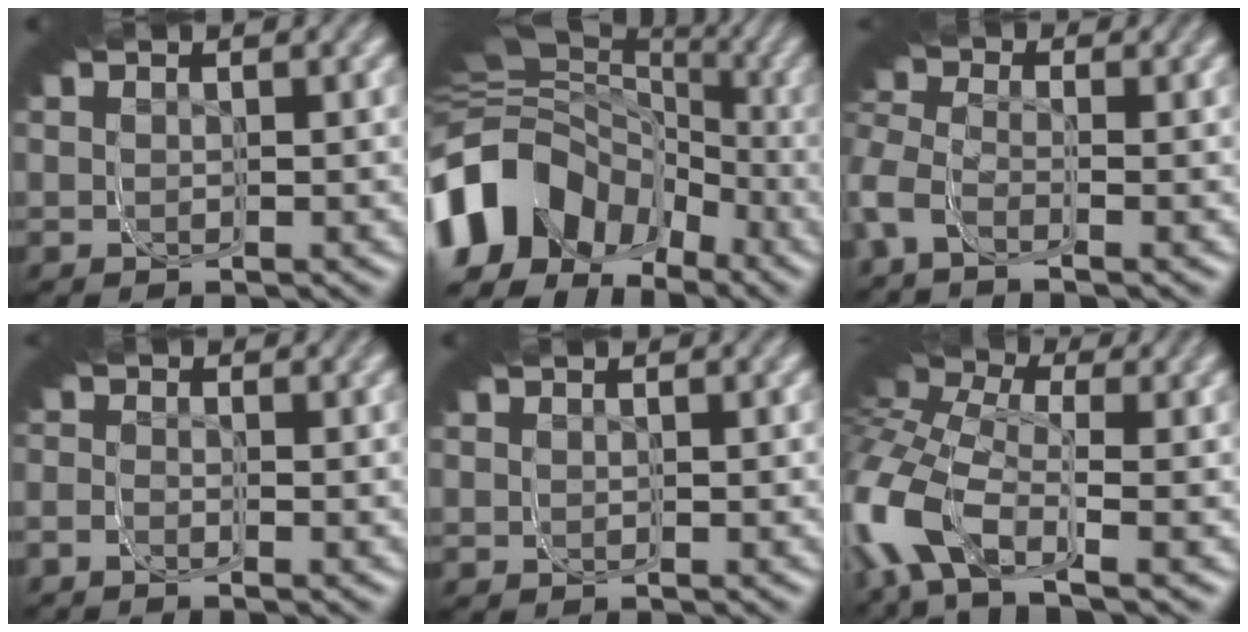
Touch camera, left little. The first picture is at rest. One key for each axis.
{"total": 14.5, "fx": -6.3, "fy": 9.0, "fz": 9.4, "tx": -0.121, "ty": -0.014, "tz": -0.102}
{"total": 3.7, "fx": -1.0, "fy": 2.4, "fz": 2.5, "tx": 0.004, "ty": 0.018, "tz": -0.033}
{"total": 1.2, "fx": -0.5, "fy": 0.6, "fz": 0.8, "tx": 0.020, "ty": 0.003, "tz": -0.012}
{"total": 0.0}
{"total": 5.3, "fx": -0.6, "fy": 3.0, "fz": 4.4, "tx": -0.032, "ty": 0.027, "tz": -0.035}